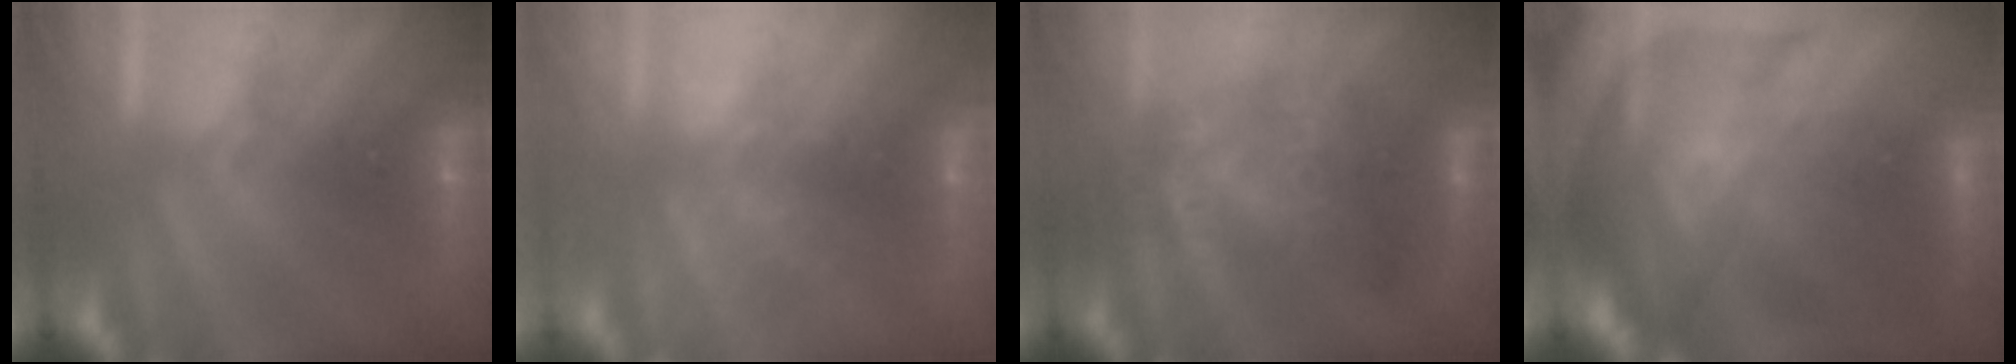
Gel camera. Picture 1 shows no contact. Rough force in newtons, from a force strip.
{"total": 2.3}
{"total": 3.7}
{"total": 10.5}